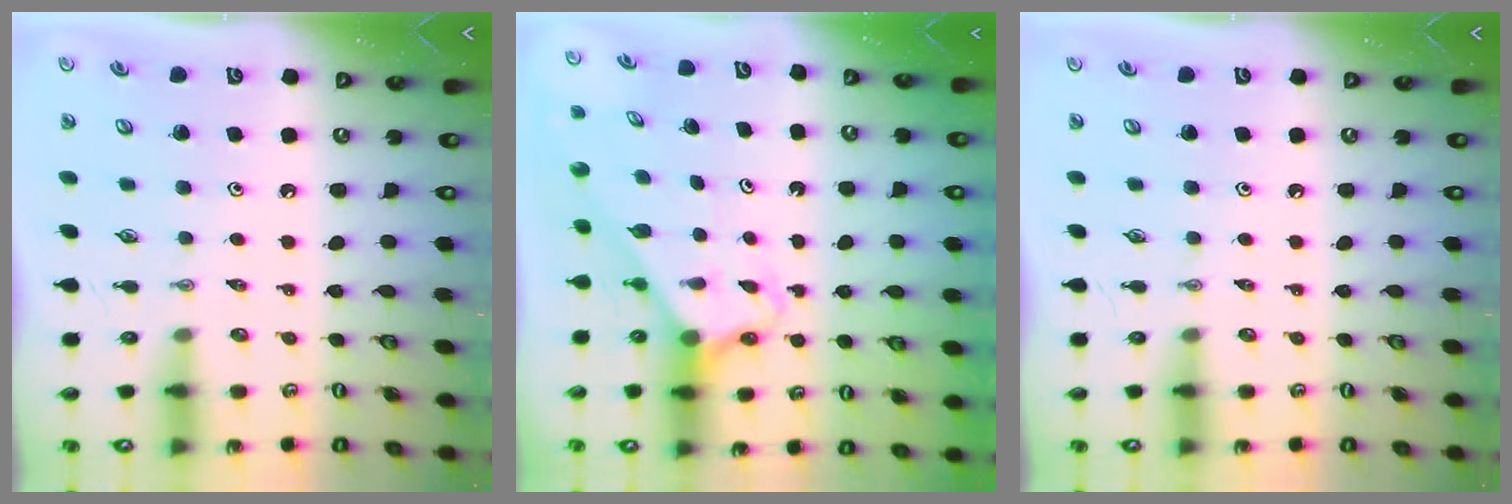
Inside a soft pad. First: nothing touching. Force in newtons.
{"total": 2.4, "press": 2.4, "slide": 0.1}
{"total": 0.0}